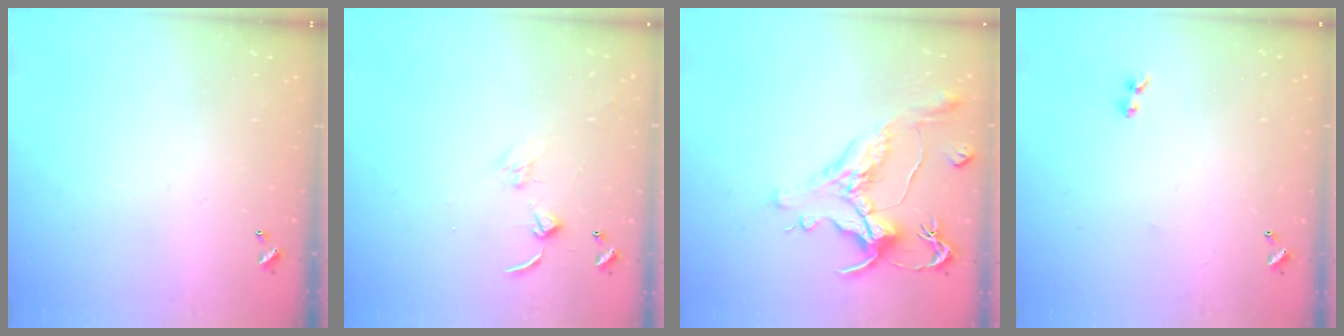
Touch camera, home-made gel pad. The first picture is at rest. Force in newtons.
{"total": 1.4, "press": 1.3, "slide": 0.3}
{"total": 1.5, "press": 0.4, "slide": 1.5}
{"total": 1.9, "press": 1.7, "slide": 0.9}